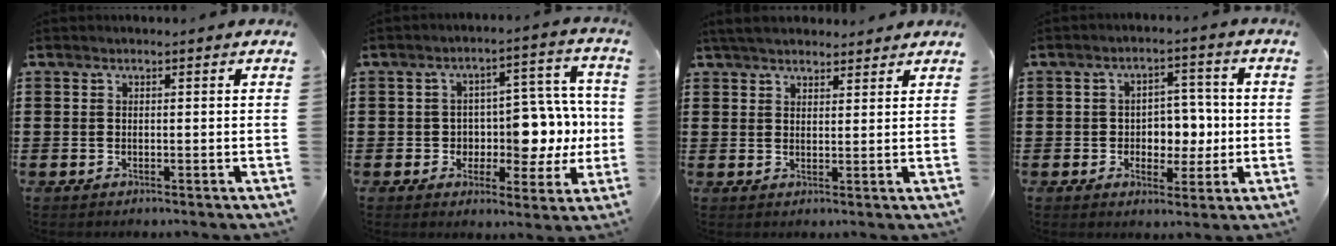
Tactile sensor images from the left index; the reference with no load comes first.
{"total": 7.8, "force": [0.2, 5.9, 5.0], "torque": [-0.076, -0.009, 0.002]}
{"total": 3.9, "force": [3.6, 0.9, 1.2], "torque": [-0.034, -0.001, 0.067]}
{"total": 5.3, "force": [-0.3, 4.4, 2.9], "torque": [-0.055, 0.007, -0.013]}